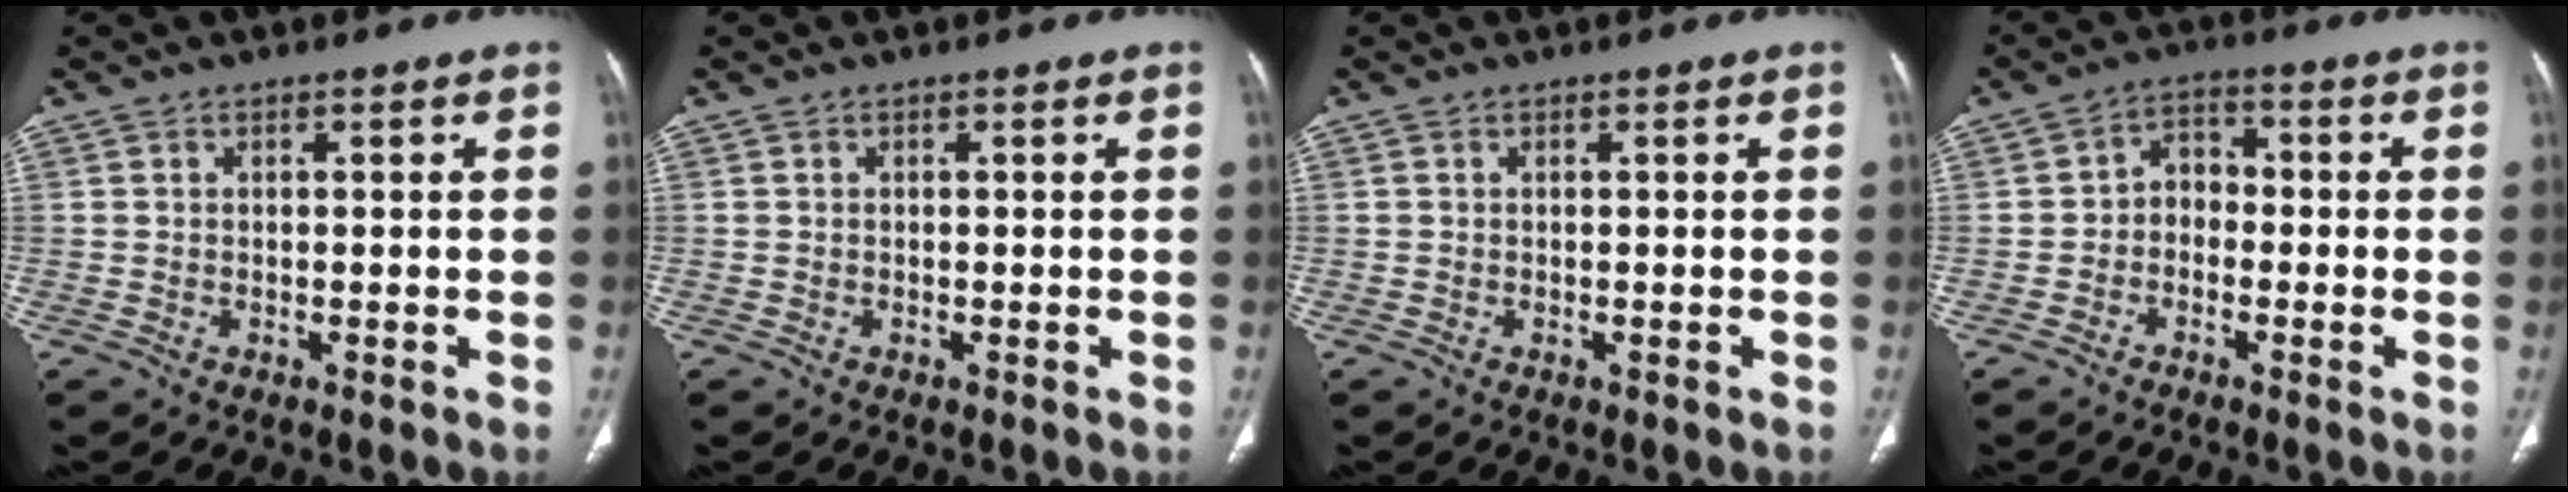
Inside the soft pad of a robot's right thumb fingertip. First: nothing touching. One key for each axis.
{"total": 0.0}
{"total": 0.0}
{"total": 4.5, "fx": -1.1, "fy": 3.5, "fz": 2.5, "tx": -0.020, "ty": 0.025, "tz": -0.034}